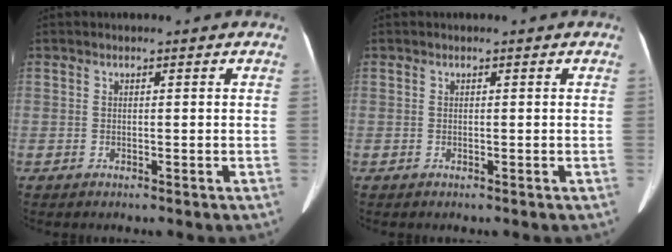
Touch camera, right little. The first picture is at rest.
{"total": 0.0}